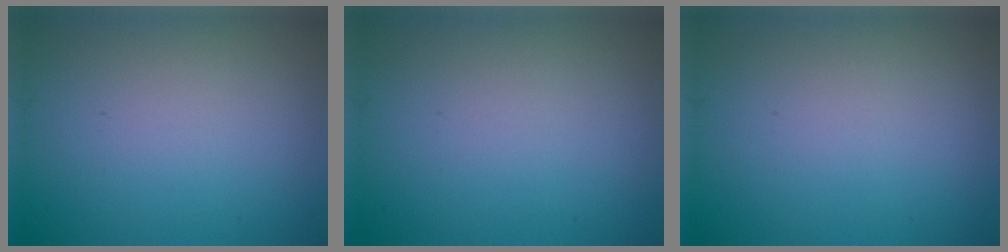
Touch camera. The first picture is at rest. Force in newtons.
{"total": 0.0}
{"total": 0.0}